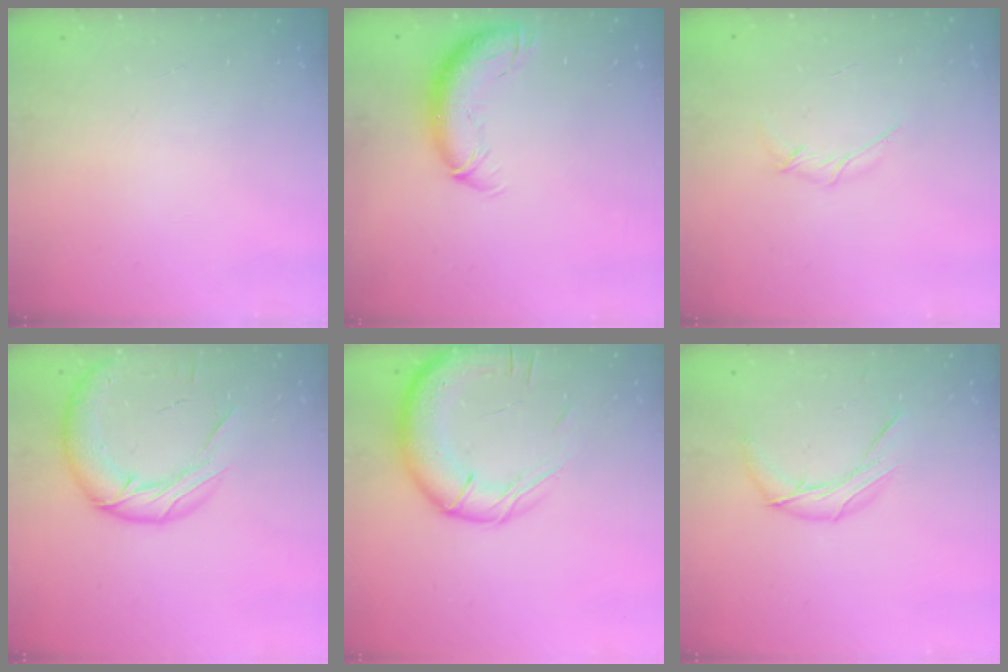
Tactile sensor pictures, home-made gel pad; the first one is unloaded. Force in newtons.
{"total": 11.5, "press": 11.2, "slide": 2.8}
{"total": 3.1, "press": 3.0, "slide": 0.8}
{"total": 15.9, "press": 15.7, "slide": 1.9}
{"total": 15.7, "press": 15.3, "slide": 3.2}
{"total": 8.4, "press": 8.4, "slide": 0.3}